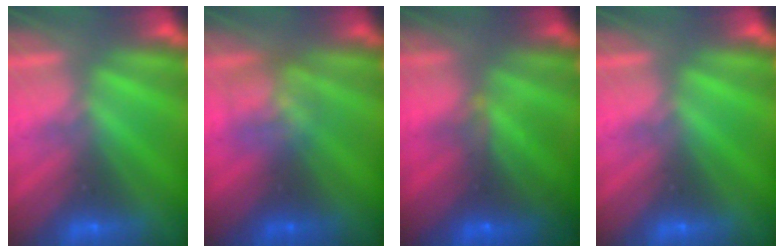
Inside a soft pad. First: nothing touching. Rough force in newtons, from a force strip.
{"total": 2.6}
{"total": 7.2}
{"total": 0.0}